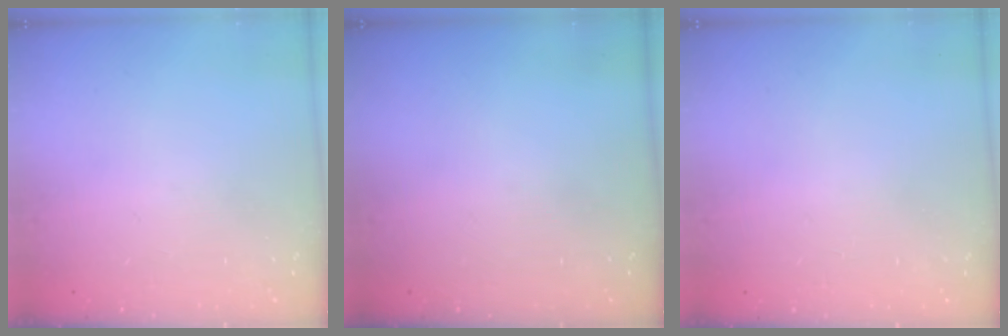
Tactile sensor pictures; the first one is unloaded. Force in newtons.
{"total": 0.0}
{"total": 2.6, "press": 2.6, "slide": 0.2}